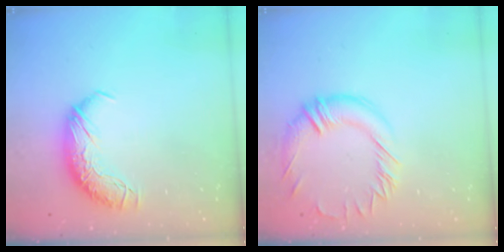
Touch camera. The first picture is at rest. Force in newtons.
{"total": 2.3, "press": 2.0, "slide": 1.2}